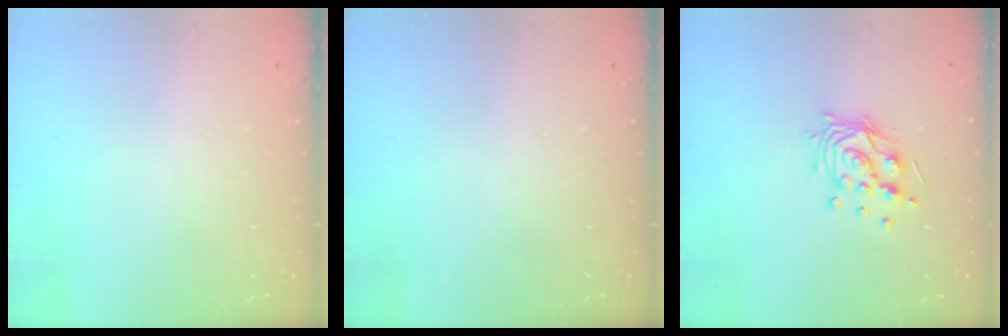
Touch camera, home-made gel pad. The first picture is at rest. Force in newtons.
{"total": 0.0}
{"total": 11.5, "press": 11.4, "slide": 1.0}